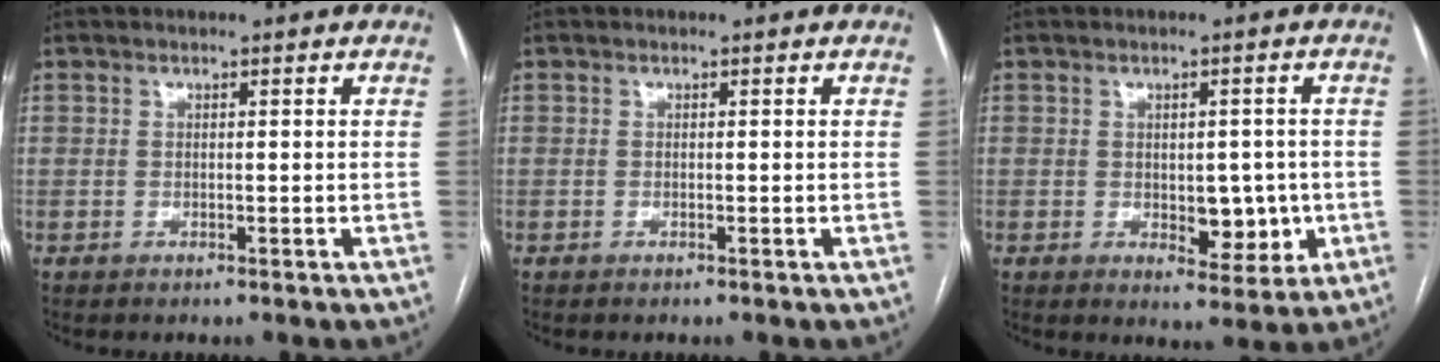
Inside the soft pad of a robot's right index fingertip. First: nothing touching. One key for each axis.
{"total": 0.0}
{"total": 6.2, "fx": -0.9, "fy": 3.3, "fz": 5.2, "tx": -0.058, "ty": 0.000, "tz": -0.002}